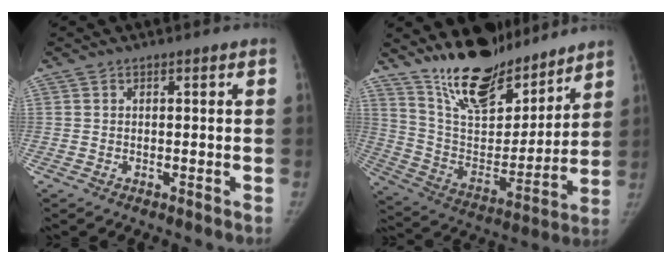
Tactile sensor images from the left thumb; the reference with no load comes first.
{"total": 20.2, "force": [16.5, 7.6, 8.8], "torque": [-0.100, -0.109, 0.289]}